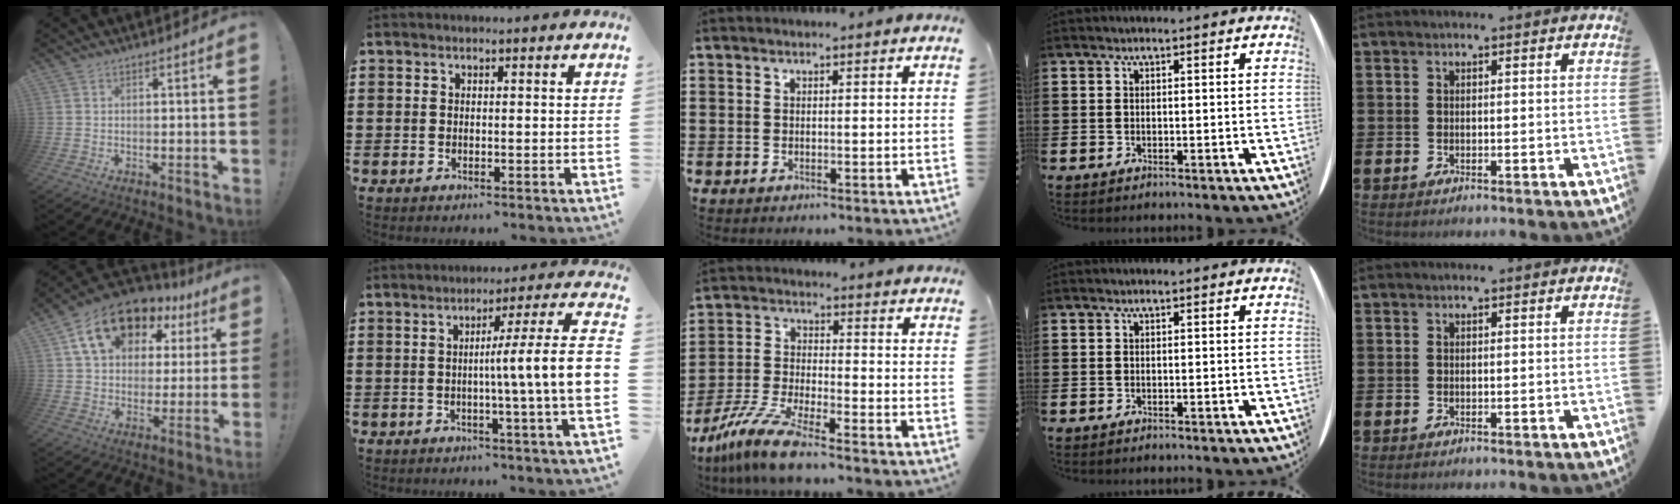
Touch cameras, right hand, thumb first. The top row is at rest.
{"thumb": {"total": 18.0, "force": [9.1, 11.9, 9.9], "torque": [-0.168, -0.034, 0.173]}, "index": {"total": 9.8, "force": [-0.5, -0.5, 9.8], "torque": [-0.159, -0.020, -0.017]}, "middle": {"total": 8.5, "force": [-7.3, 0.5, 4.4], "torque": [-0.104, -0.004, -0.147]}}